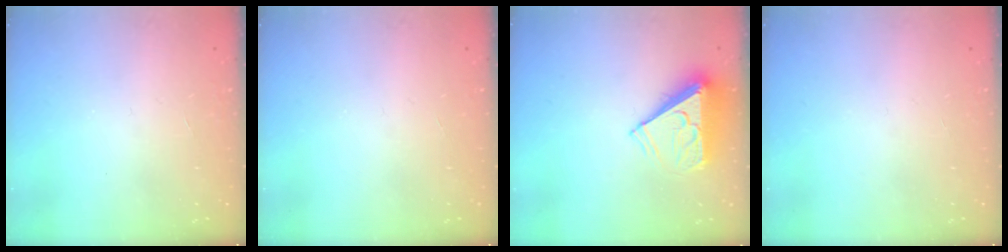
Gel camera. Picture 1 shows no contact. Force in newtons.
{"total": 0.0}
{"total": 8.9, "press": 8.8, "slide": 1.2}
{"total": 0.0}